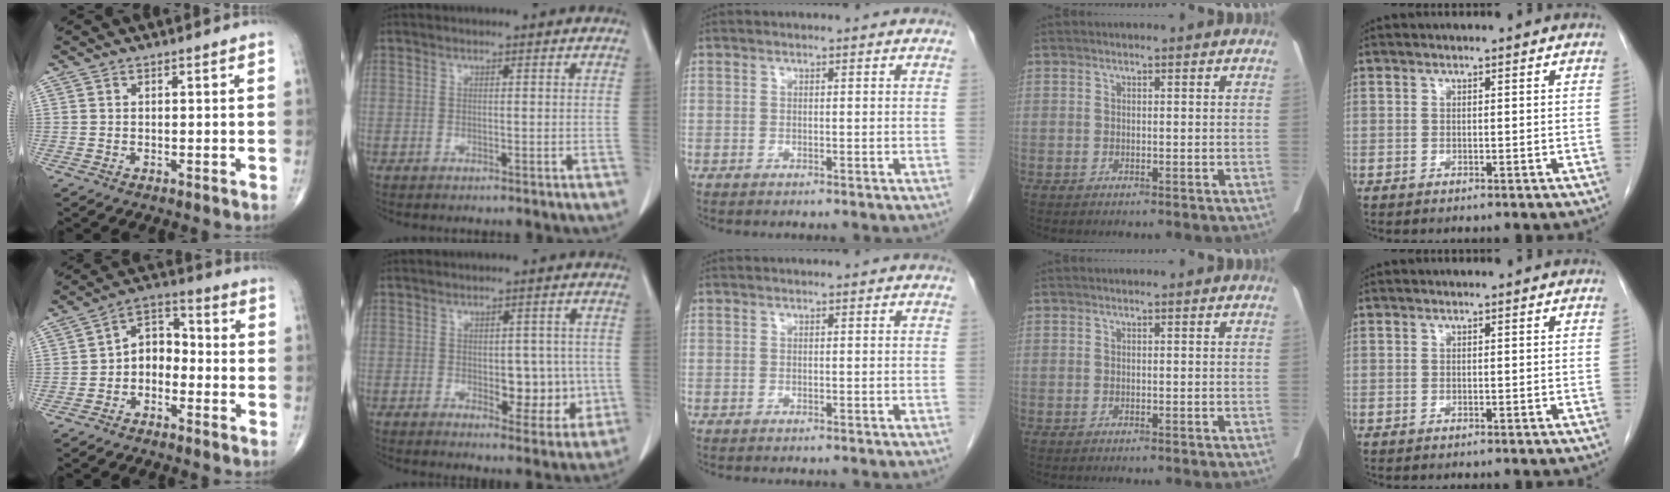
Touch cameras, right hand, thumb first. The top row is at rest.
{"thumb": {"total": 7.0, "force": [-2.1, 5.0, 4.3], "torque": [-0.047, 0.041, -0.055]}, "index": {"total": 7.0, "force": [-0.6, 3.9, 5.8], "torque": [-0.058, 0.002, 0.002]}}